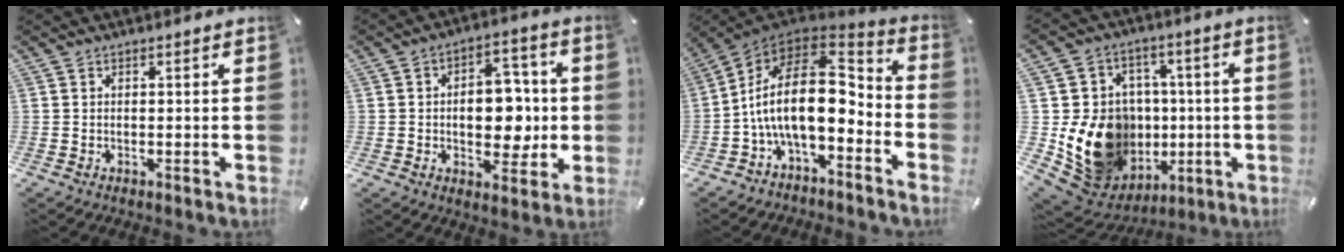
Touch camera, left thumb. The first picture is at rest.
{"total": 11.7, "force": [-0.4, 7.8, 8.7], "torque": [-0.102, 0.005, -0.006]}
{"total": 19.9, "force": [-1.0, 11.1, 16.5], "torque": [-0.317, -0.008, -0.018]}
{"total": 19.4, "force": [-1.6, 17.1, 9.1], "torque": [-0.170, -0.011, 0.011]}